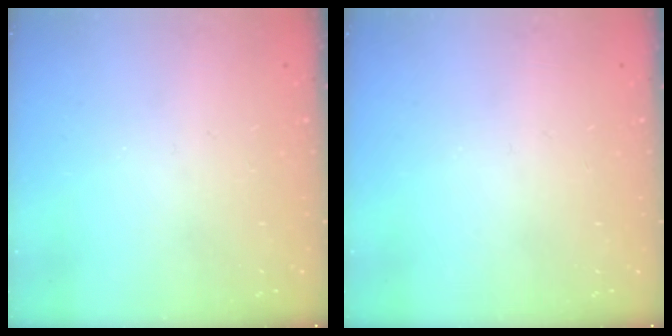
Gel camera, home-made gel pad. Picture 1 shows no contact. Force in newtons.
{"total": 0.0}